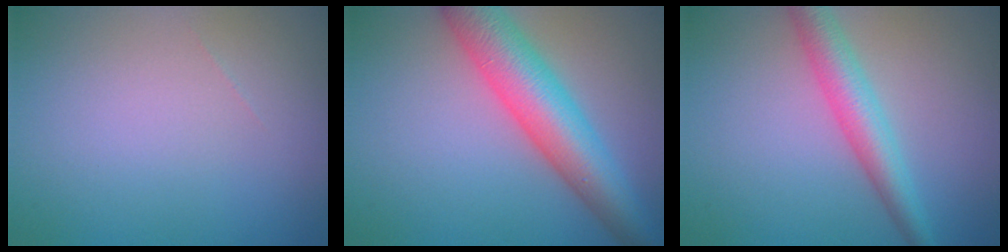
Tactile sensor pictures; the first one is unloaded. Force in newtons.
{"total": 8.0, "press": 8.0, "slide": 0.4}
{"total": 4.4, "press": 4.4, "slide": 0.1}